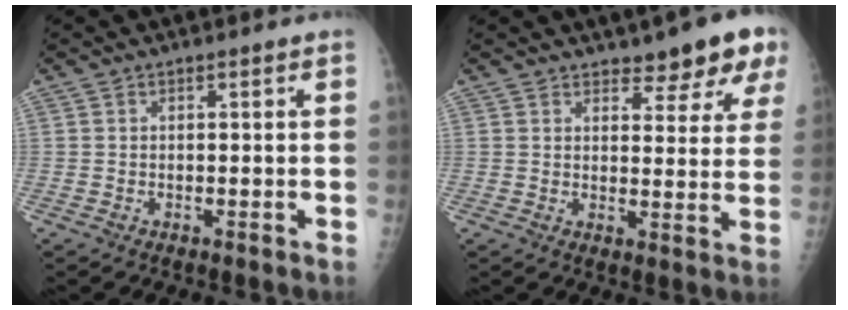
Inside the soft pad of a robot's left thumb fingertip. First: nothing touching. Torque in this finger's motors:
{"motor_torque": [0.33, 0.14, 0.56, -0.11, 0.00]}